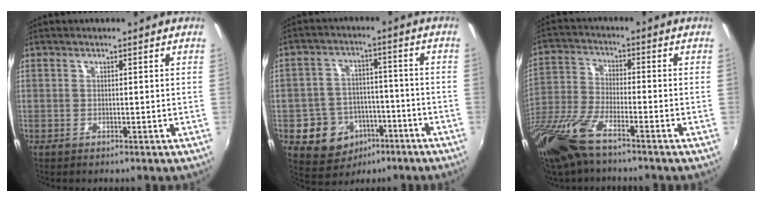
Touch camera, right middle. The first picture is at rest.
{"total": 10.7, "force": [-5.2, 8.7, 3.4], "torque": [-0.085, 0.022, -0.061]}
{"total": 15.2, "force": [-10.7, 4.0, 10.0], "torque": [-0.224, -0.039, -0.216]}